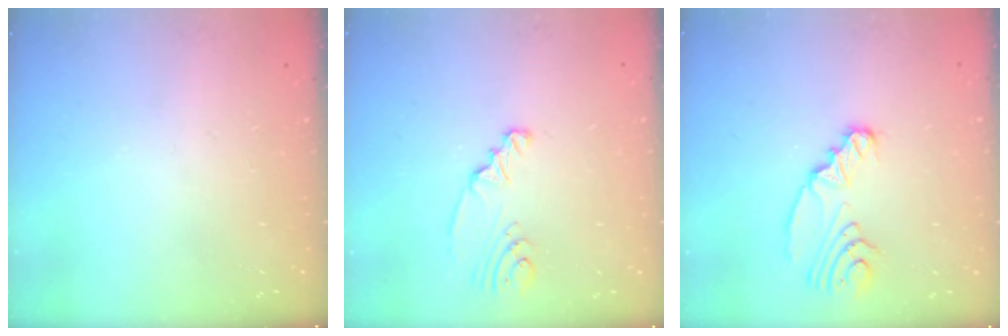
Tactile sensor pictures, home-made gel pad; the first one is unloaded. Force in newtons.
{"total": 2.7, "press": 2.7, "slide": 0.3}
{"total": 7.8, "press": 7.5, "slide": 2.0}